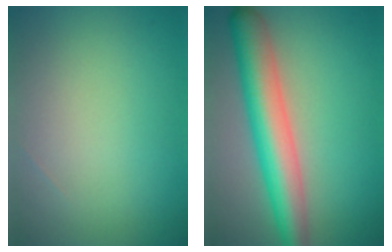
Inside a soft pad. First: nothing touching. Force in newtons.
{"total": 7.5, "press": 7.5, "slide": 0.2}